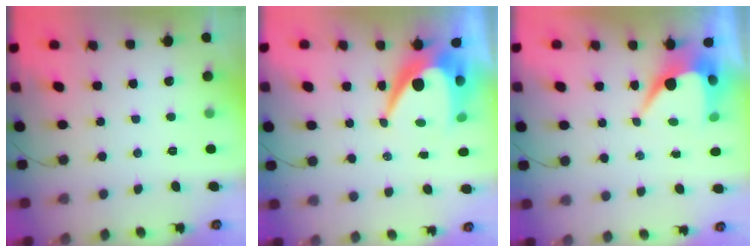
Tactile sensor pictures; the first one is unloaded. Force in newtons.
{"total": 10.6, "press": 10.6, "slide": 0.8}
{"total": 7.6, "press": 7.5, "slide": 0.9}